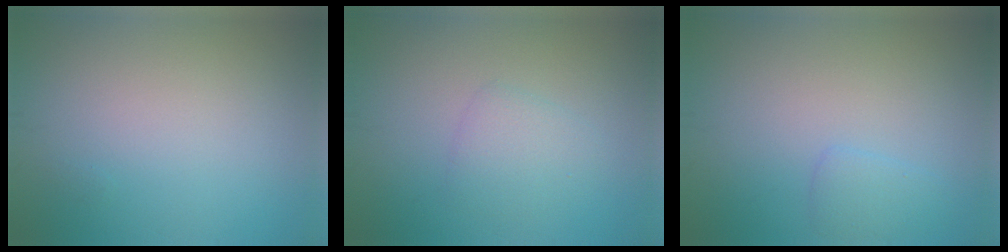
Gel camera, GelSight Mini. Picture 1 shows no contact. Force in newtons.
{"total": 2.0, "press": 2.0, "slide": 0.2}
{"total": 1.5, "press": 1.5, "slide": 0.1}